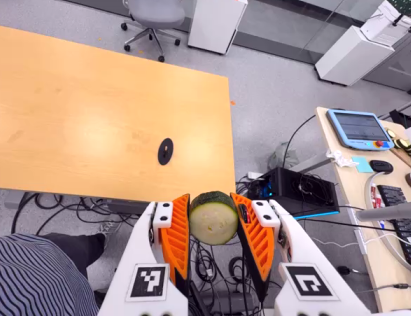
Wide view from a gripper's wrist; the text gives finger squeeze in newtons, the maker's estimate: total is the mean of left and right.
{"total": 13.0, "left": 12.5, "right": 13.6}